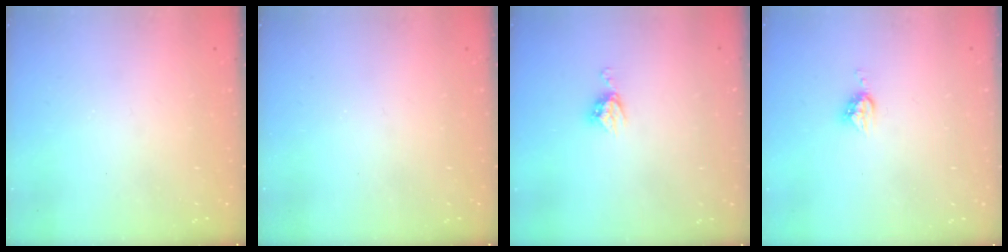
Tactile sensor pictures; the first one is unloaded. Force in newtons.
{"total": 0.0}
{"total": 5.2, "press": 5.2, "slide": 0.0}
{"total": 5.0, "press": 5.0, "slide": 0.2}